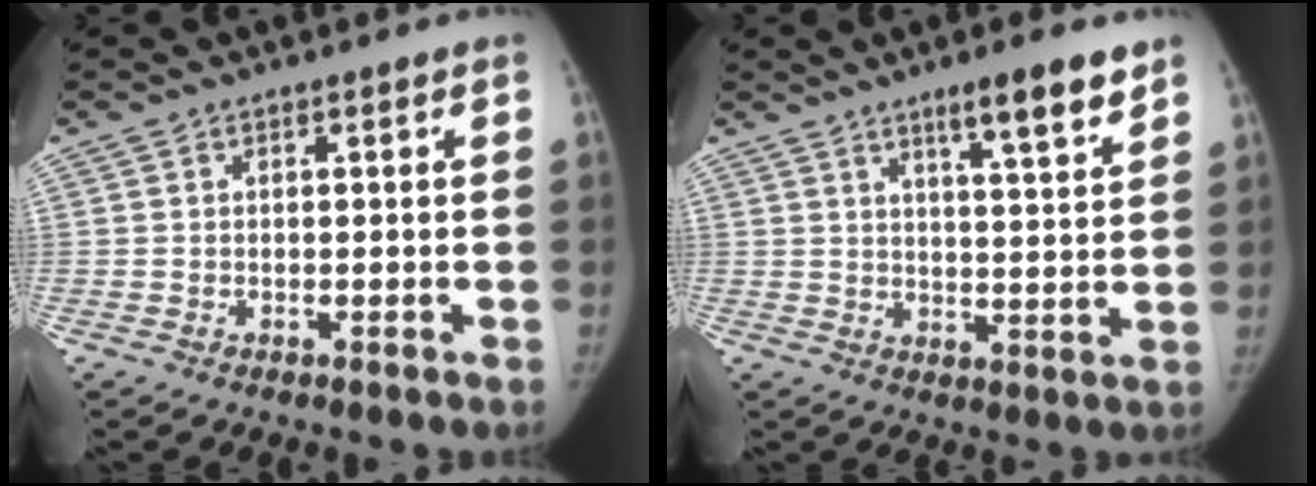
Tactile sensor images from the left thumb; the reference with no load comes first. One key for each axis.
{"total": 8.8, "fx": 5.9, "fy": 1.1, "fz": 6.4, "tx": -0.089, "ty": -0.035, "tz": 0.090}